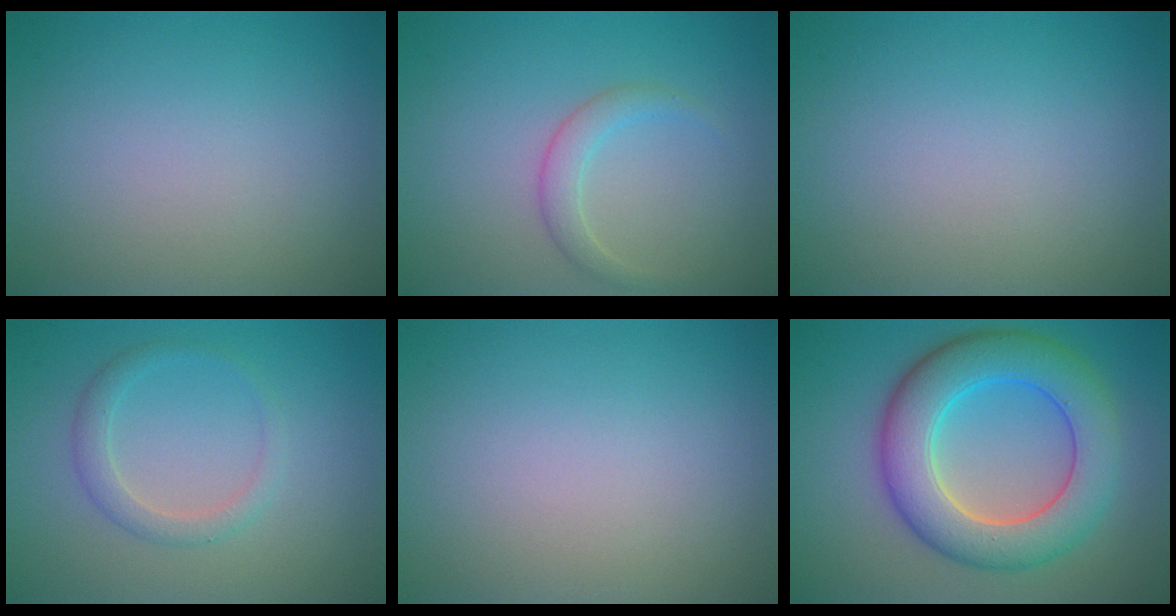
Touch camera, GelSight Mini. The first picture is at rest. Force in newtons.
{"total": 1.9, "press": 1.9, "slide": 0.1}
{"total": 0.0}
{"total": 1.9, "press": 1.9, "slide": 0.2}
{"total": 0.0}
{"total": 8.4, "press": 8.4, "slide": 0.5}